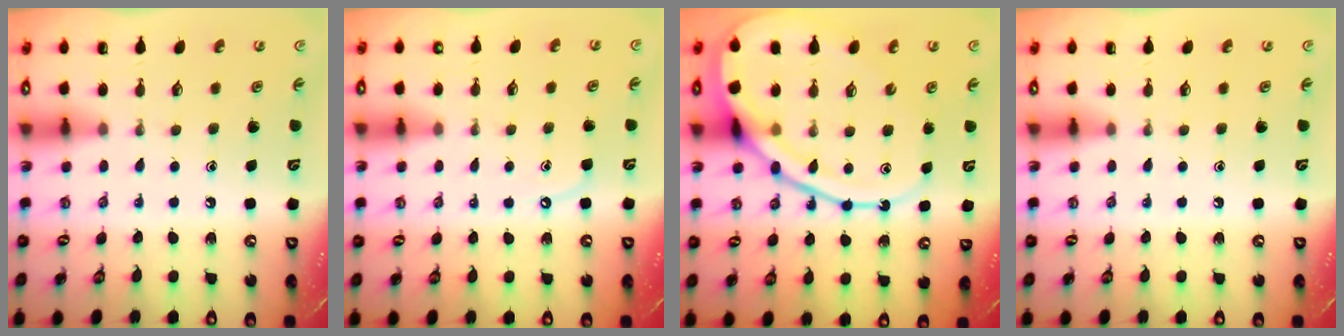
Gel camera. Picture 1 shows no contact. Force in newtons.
{"total": 3.2, "press": 3.1, "slide": 0.5}
{"total": 16.5, "press": 16.4, "slide": 1.5}
{"total": 0.0}